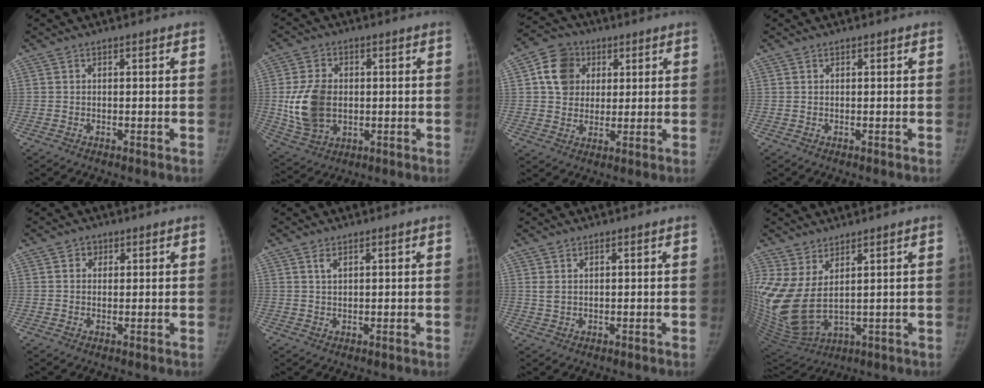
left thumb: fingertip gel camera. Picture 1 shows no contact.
{"total": 11.9, "force": [0.0, 8.5, 8.2], "torque": [-0.144, -0.002, 0.011]}
{"total": 9.6, "force": [2.8, 8.3, 4.2], "torque": [-0.048, -0.003, 0.042]}
{"total": 0.0}
{"total": 2.1, "force": [1.0, 1.8, 0.5], "torque": [0.009, -0.003, 0.010]}
{"total": 2.0, "force": [1.2, 1.0, 1.2], "torque": [-0.021, -0.005, 0.027]}
{"total": 1.8, "force": [1.0, 1.1, 1.1], "torque": [-0.022, -0.001, 0.027]}
{"total": 13.3, "force": [3.5, 6.5, 11.0], "torque": [-0.251, -0.031, 0.095]}